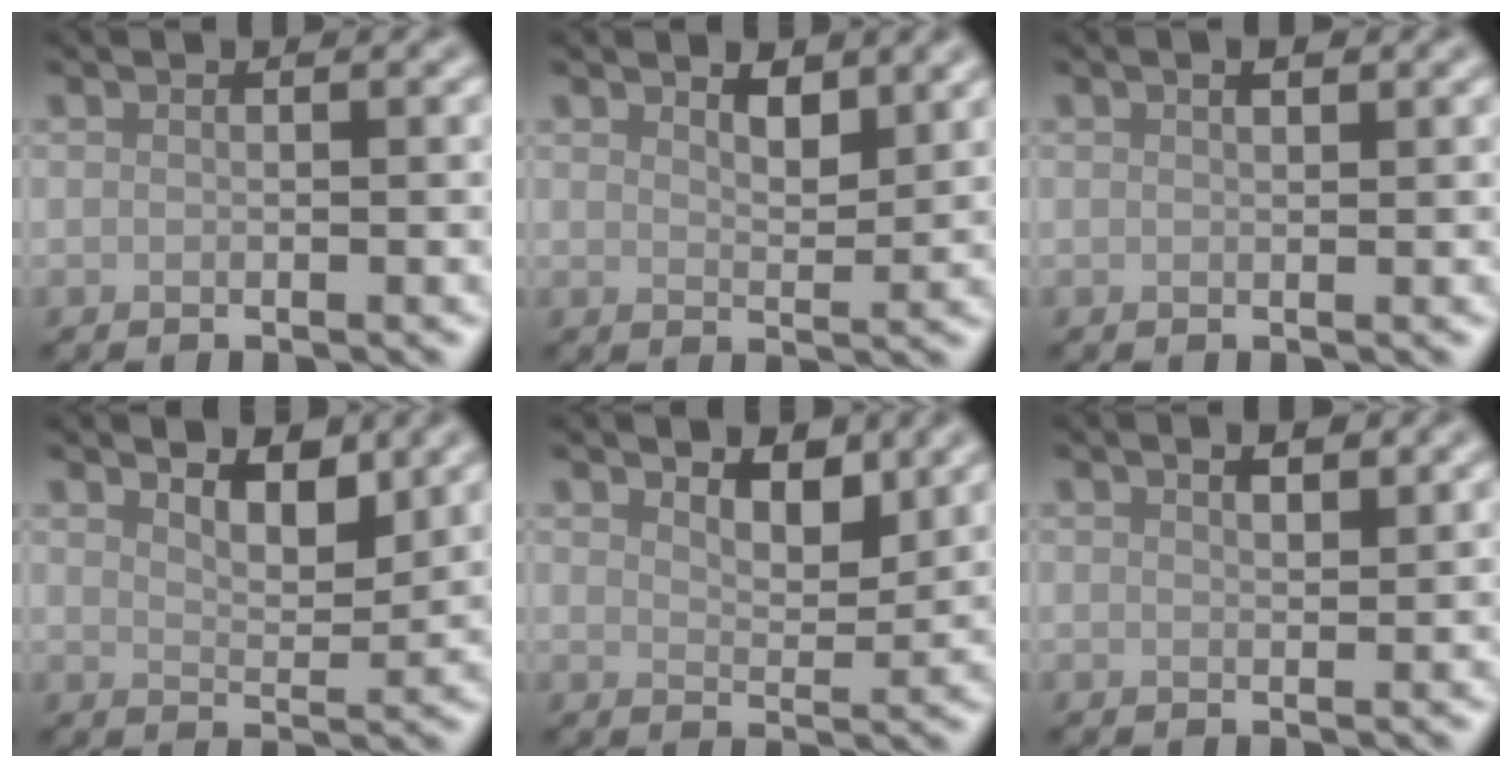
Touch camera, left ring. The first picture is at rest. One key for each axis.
{"total": 2.3, "fx": 1.7, "fy": 0.8, "fz": 1.3, "tx": -0.024, "ty": -0.006, "tz": 0.028}
{"total": 0.9, "fx": 0.5, "fy": 0.3, "fz": 0.7, "tx": -0.013, "ty": 0.002, "tz": 0.010}
{"total": 3.5, "fx": 2.6, "fy": 1.2, "fz": 1.9, "tx": -0.035, "ty": -0.005, "tz": 0.039}
{"total": 3.2, "fx": 2.4, "fy": 1.3, "fz": 1.7, "tx": -0.033, "ty": -0.005, "tz": 0.035}
{"total": 1.6, "fx": 1.1, "fy": 0.5, "fz": 1.0, "tx": -0.015, "ty": 0.001, "tz": 0.021}